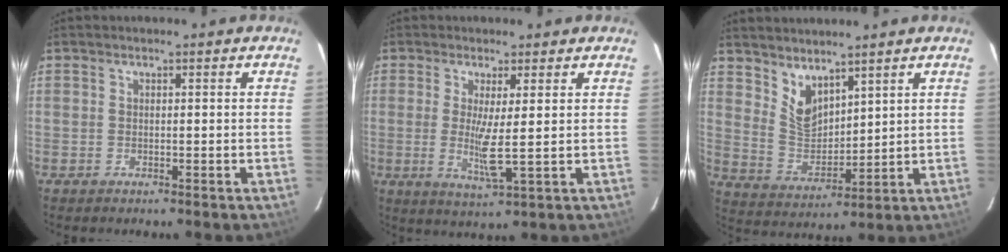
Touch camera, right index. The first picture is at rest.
{"total": 6.1, "force": [0.7, -0.2, 6.1], "torque": [-0.110, -0.020, 0.011]}
{"total": 7.3, "force": [5.4, 3.3, 3.5], "torque": [-0.062, -0.004, 0.115]}